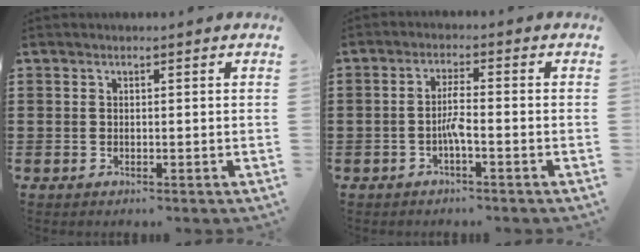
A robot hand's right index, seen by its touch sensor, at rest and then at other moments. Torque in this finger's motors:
{"motor_torque": [0.81, -0.54, 0.33, 0.11]}